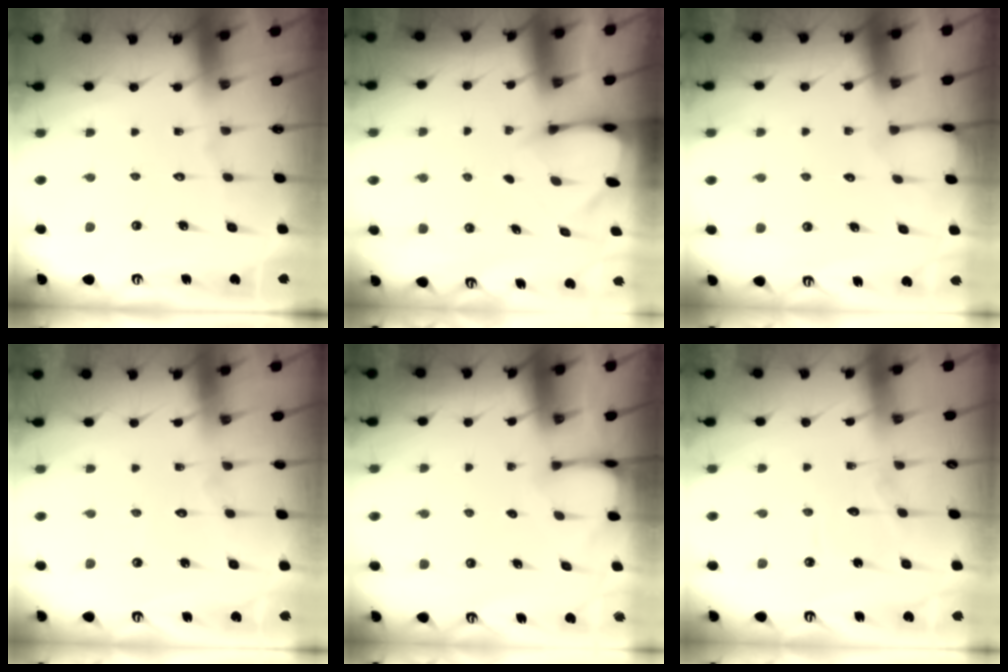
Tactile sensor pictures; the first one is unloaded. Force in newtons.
{"total": 2.0, "press": 2.0, "slide": 0.1}
{"total": 2.0, "press": 2.0, "slide": 0.3}
{"total": 3.2, "press": 3.2, "slide": 0.4}
{"total": 2.6, "press": 2.6, "slide": 0.3}
{"total": 6.9, "press": 6.9, "slide": 0.2}